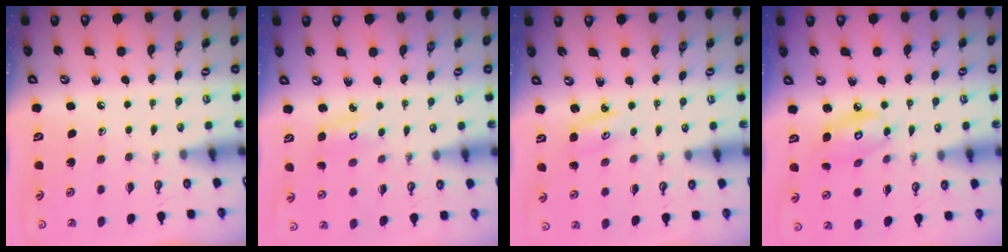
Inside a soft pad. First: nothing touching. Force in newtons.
{"total": 3.8, "press": 3.8, "slide": 0.3}
{"total": 4.0, "press": 3.9, "slide": 0.2}
{"total": 8.5, "press": 8.5, "slide": 0.5}